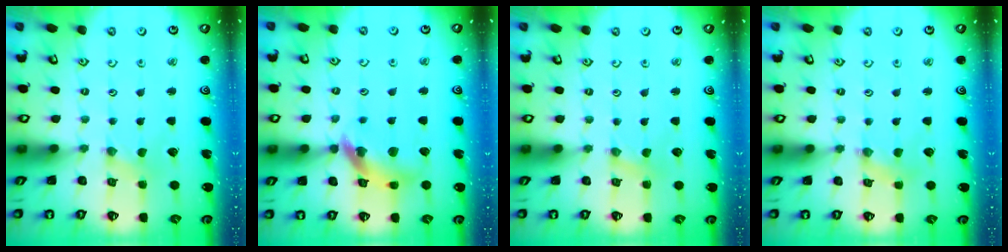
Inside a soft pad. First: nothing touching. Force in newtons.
{"total": 12.3, "press": 12.2, "slide": 1.3}
{"total": 1.0, "press": 1.0, "slide": 0.2}
{"total": 2.1, "press": 2.1, "slide": 0.4}